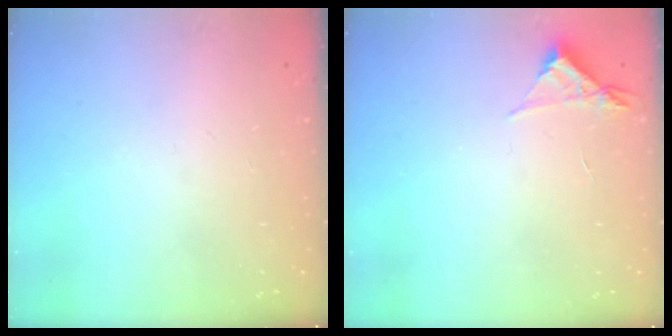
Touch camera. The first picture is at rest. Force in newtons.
{"total": 3.5, "press": 3.5, "slide": 0.4}